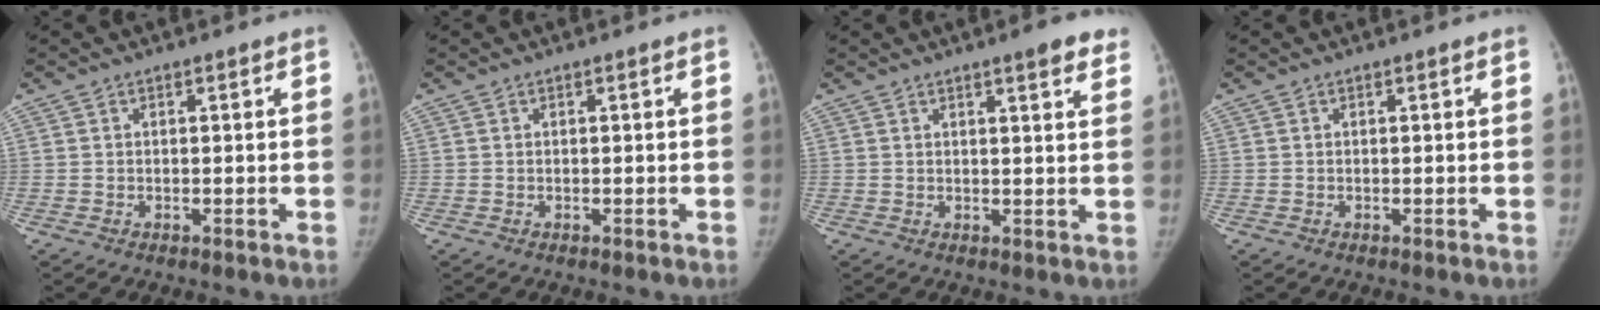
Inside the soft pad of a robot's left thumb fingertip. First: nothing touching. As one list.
[{"total": 0.0}, {"total": 5.5, "force": [3.7, 1.0, 4.0], "torque": [-0.037, -0.011, 0.044]}, {"total": 0.0}]